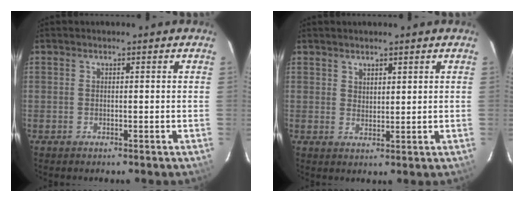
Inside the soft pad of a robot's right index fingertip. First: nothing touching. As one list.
[{"total": 2.2, "force": [1.8, 1.1, 0.7], "torque": [-0.007, 0.001, 0.032]}]